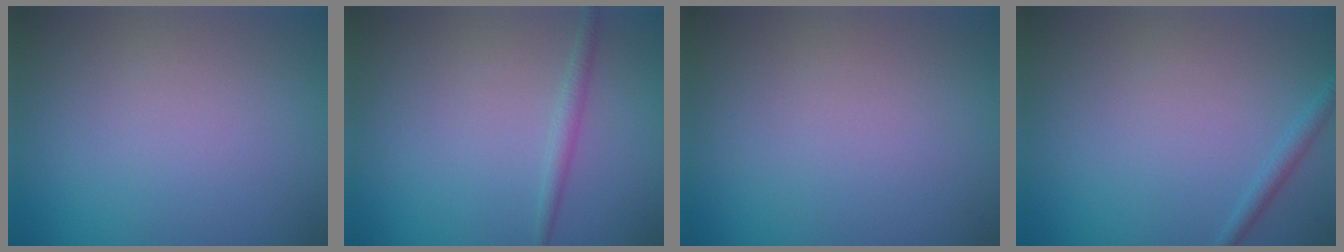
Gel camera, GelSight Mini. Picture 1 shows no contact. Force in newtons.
{"total": 1.3, "press": 1.3, "slide": 0.1}
{"total": 0.0}
{"total": 1.2, "press": 1.2, "slide": 0.1}